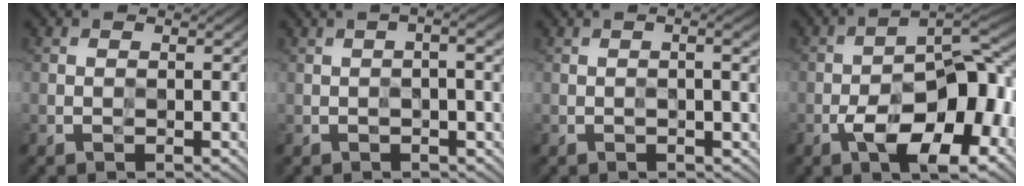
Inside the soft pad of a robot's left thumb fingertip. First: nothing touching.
{"total": 4.8, "force": [0.5, 1.0, 4.7], "torque": [-0.075, 0.011, 0.004]}
{"total": 3.6, "force": [0.4, 0.6, 3.5], "torque": [-0.056, 0.008, 0.004]}
{"total": 14.6, "force": [-5.0, 6.3, 12.2], "torque": [-0.180, 0.000, -0.091]}